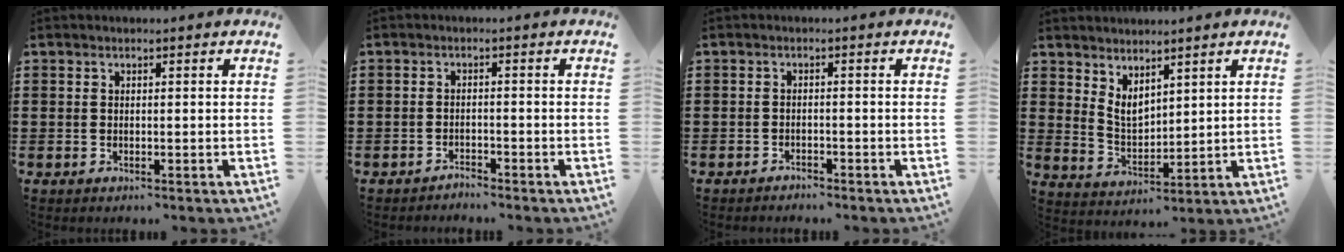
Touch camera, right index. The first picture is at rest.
{"total": 1.6, "force": [-1.6, 0.1, 0.1], "torque": [-0.007, 0.002, -0.033]}
{"total": 1.2, "force": [-1.2, 0.2, 0.0], "torque": [-0.006, 0.002, -0.026]}
{"total": 3.9, "force": [3.0, 1.9, 1.7], "torque": [-0.043, -0.004, 0.056]}